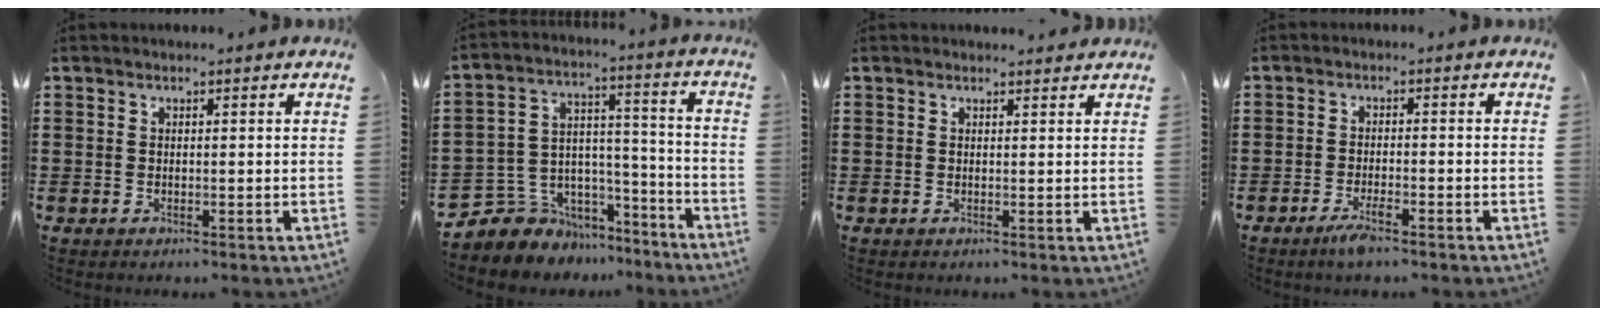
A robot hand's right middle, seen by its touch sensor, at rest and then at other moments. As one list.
[{"total": 6.2, "force": [-4.6, 4.1, -0.5], "torque": [-0.017, 0.003, -0.090]}, {"total": 0.9, "force": [0.8, 0.3, 0.1], "torque": [0.004, -0.002, 0.014]}, {"total": 2.9, "force": [-2.0, 0.3, 2.1], "torque": [-0.049, -0.004, -0.040]}]